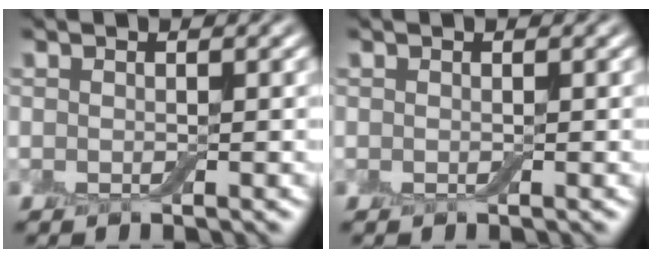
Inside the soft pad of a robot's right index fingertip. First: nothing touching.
{"total": 0.0}